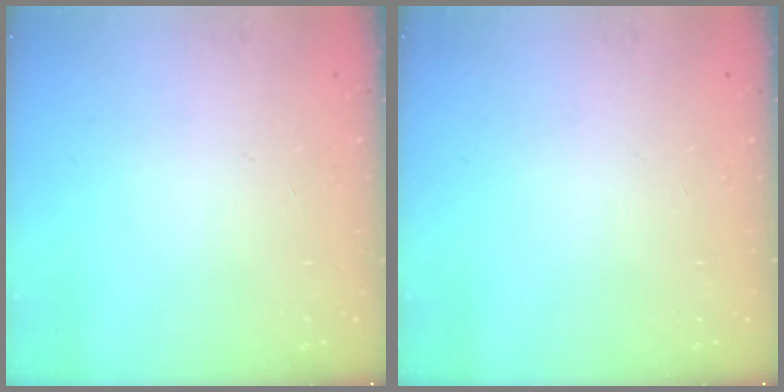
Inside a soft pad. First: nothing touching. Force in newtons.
{"total": 0.0}